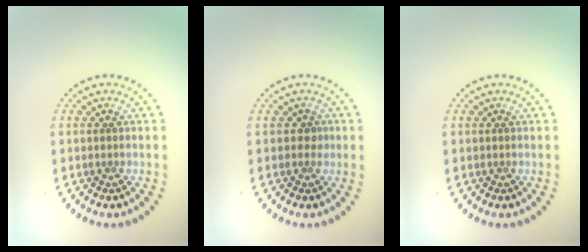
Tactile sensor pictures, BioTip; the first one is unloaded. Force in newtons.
{"total": 0.9, "press": 0.7, "slide": 0.6}
{"total": 0.0}